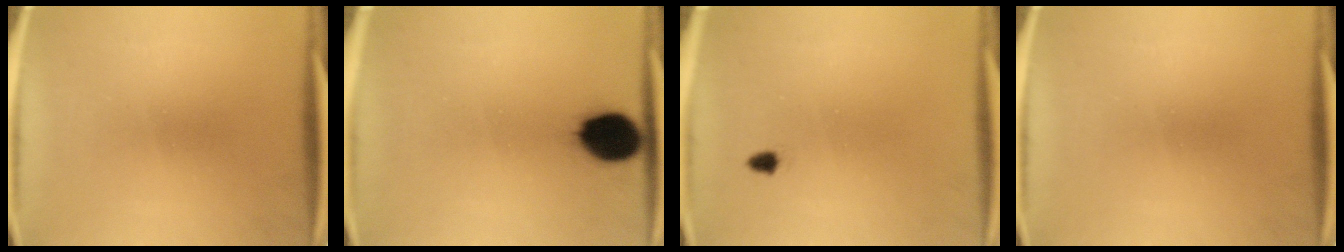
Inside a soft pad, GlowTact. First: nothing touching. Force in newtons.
{"total": 10.7}
{"total": 1.1}
{"total": 0.0}